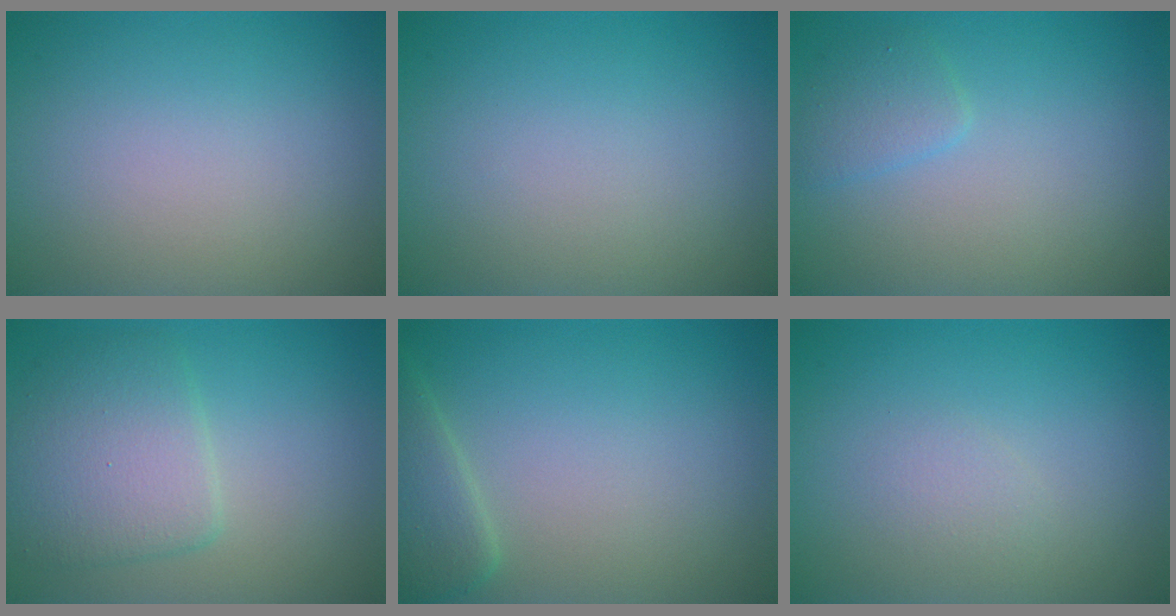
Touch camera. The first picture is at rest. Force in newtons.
{"total": 0.0}
{"total": 1.7, "press": 1.7, "slide": 0.0}
{"total": 4.8, "press": 4.8, "slide": 0.1}
{"total": 2.8, "press": 2.8, "slide": 0.2}
{"total": 1.0, "press": 1.0, "slide": 0.0}